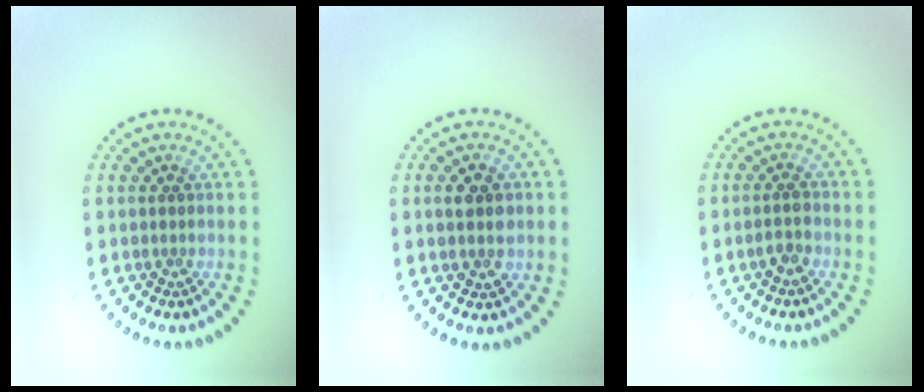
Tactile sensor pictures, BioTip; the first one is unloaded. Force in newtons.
{"total": 2.5, "press": 2.5, "slide": 0.3}
{"total": 1.4, "press": 1.3, "slide": 0.4}